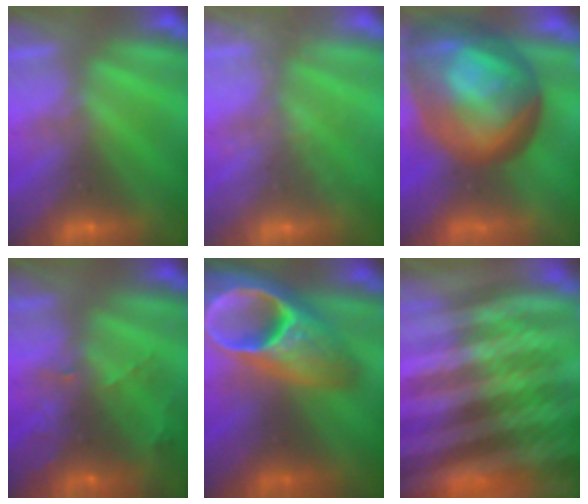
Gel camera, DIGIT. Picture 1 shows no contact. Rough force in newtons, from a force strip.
{"total": 1.9}
{"total": 8.9}
{"total": 8.6}
{"total": 8.0}
{"total": 6.9}